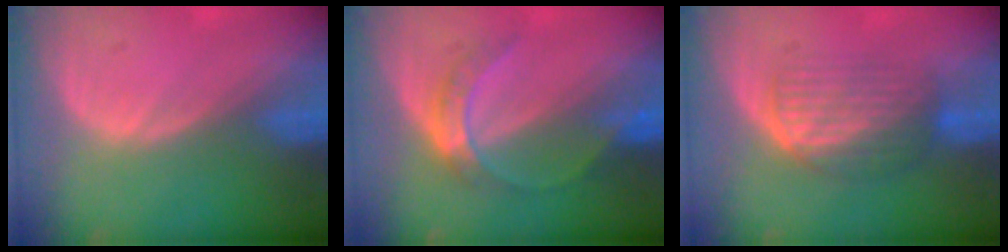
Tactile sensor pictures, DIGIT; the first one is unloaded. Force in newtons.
{"total": 5.0, "press": 4.7, "slide": 1.5}
{"total": 6.0, "press": 5.8, "slide": 1.5}